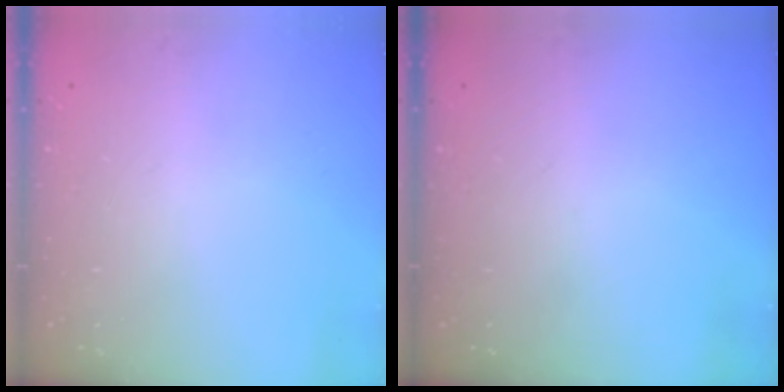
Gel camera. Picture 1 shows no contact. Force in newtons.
{"total": 0.0}